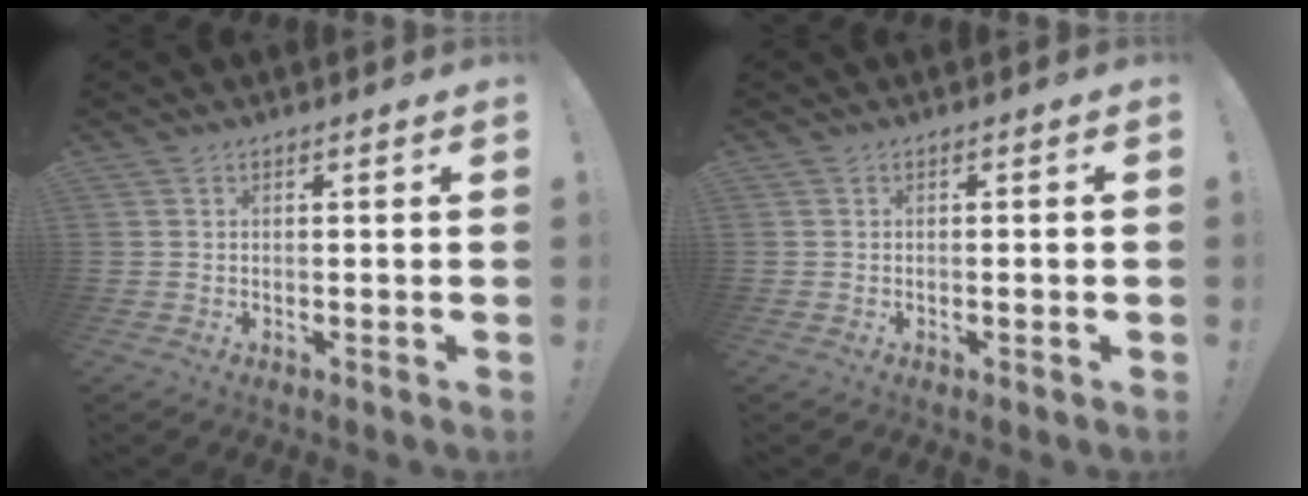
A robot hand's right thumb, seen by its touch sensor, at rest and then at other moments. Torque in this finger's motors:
{"motor_torque": [-0.06, -0.30, -0.01, 0.08, -0.01]}